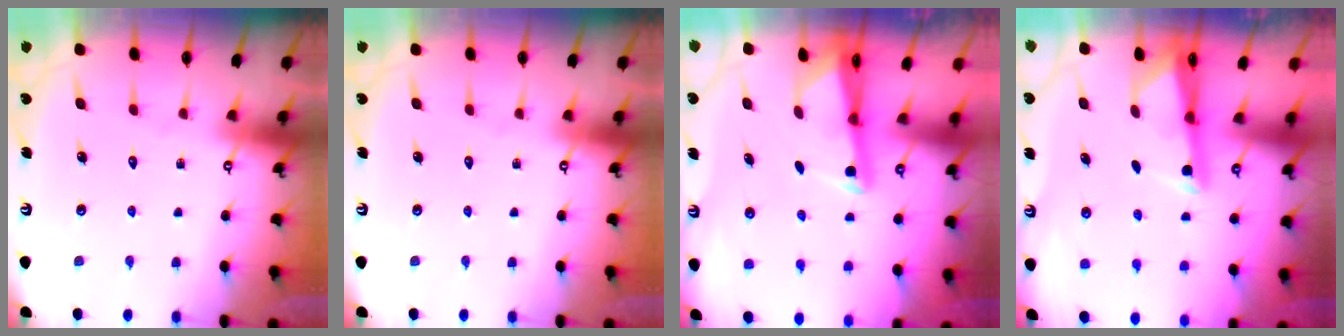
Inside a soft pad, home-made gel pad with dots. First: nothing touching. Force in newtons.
{"total": 0.0}
{"total": 2.6, "press": 2.6, "slide": 0.5}
{"total": 2.7, "press": 2.7, "slide": 0.4}